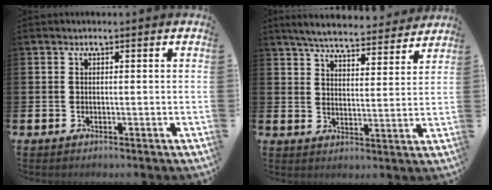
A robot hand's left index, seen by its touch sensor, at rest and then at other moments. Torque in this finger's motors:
{"motor_torque": [1.01, -1.13, 0.49, 0.17]}